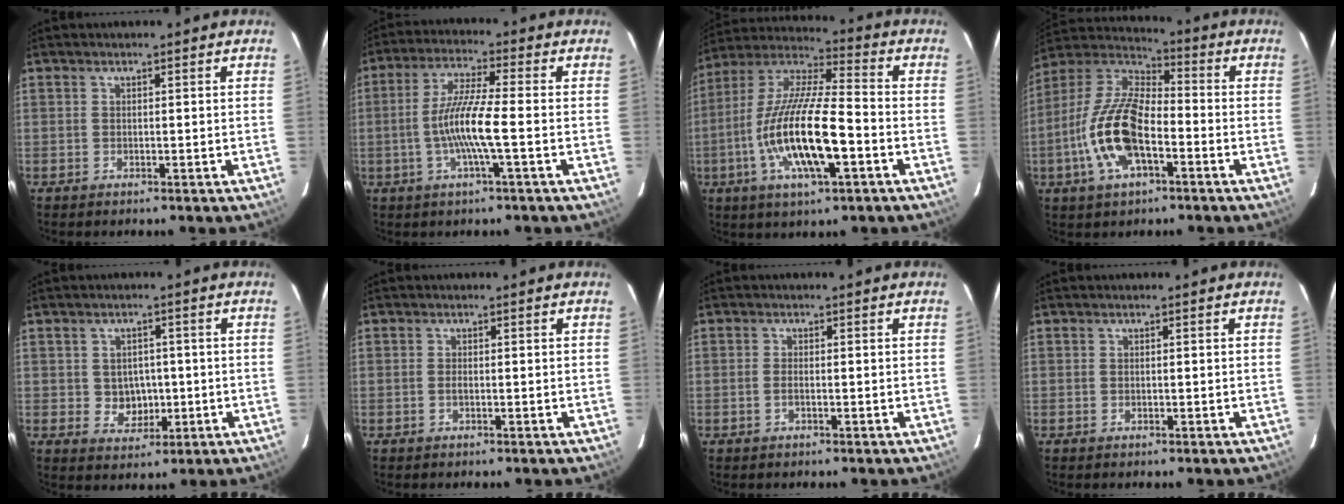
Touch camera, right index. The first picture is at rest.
{"total": 9.2, "force": [-2.1, -0.1, 9.0], "torque": [-0.184, 0.001, -0.041]}
{"total": 18.6, "force": [-5.4, 4.6, 17.2], "torque": [-0.340, -0.011, -0.106]}
{"total": 16.0, "force": [-5.0, 7.0, 13.4], "torque": [-0.283, 0.001, -0.100]}
{"total": 4.9, "force": [-0.3, 4.4, 2.1], "torque": [-0.040, 0.008, 0.009]}
{"total": 1.0, "force": [-0.3, 0.5, 0.9], "torque": [-0.019, 0.001, -0.005]}
{"total": 1.3, "force": [-0.4, 0.5, 1.1], "torque": [-0.026, 0.001, -0.009]}
{"total": 0.0}